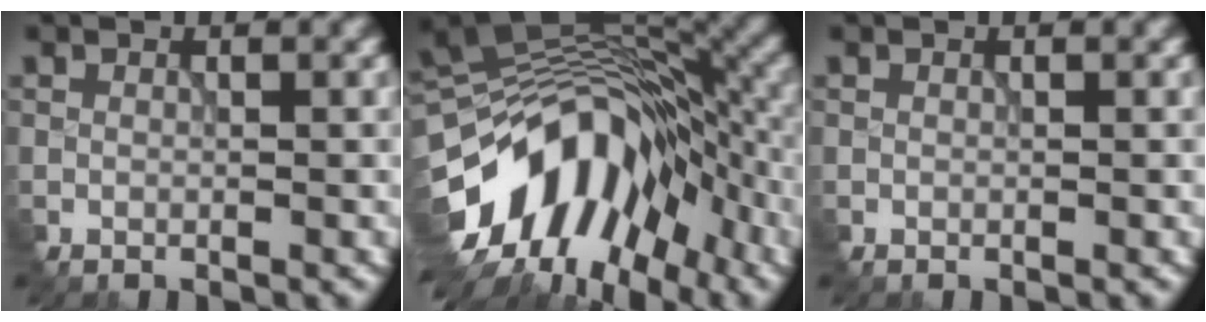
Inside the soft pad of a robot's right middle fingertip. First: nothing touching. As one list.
[{"total": 14.0, "force": [-6.2, 8.1, 9.5], "torque": [-0.165, 0.011, -0.101]}, {"total": 0.0}]